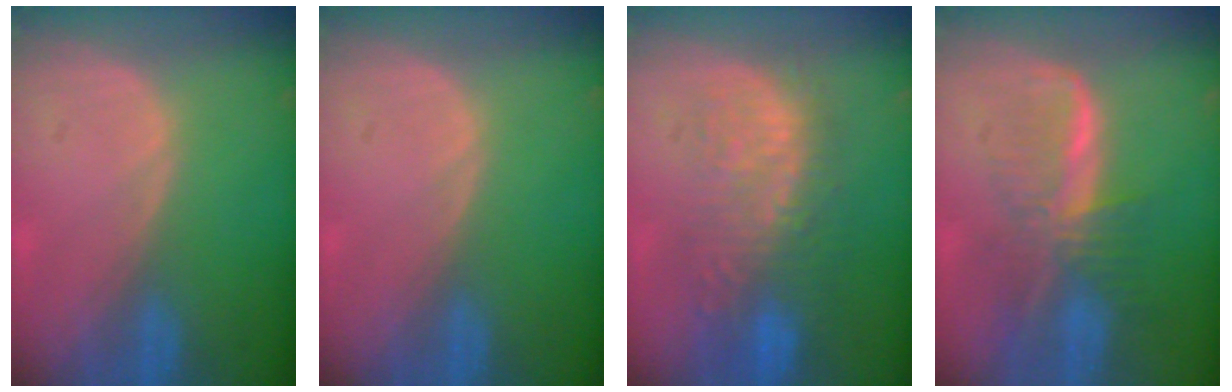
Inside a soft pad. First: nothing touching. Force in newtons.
{"total": 0.0}
{"total": 10.5, "press": 9.5, "slide": 4.4}
{"total": 7.9, "press": 6.9, "slide": 3.9}